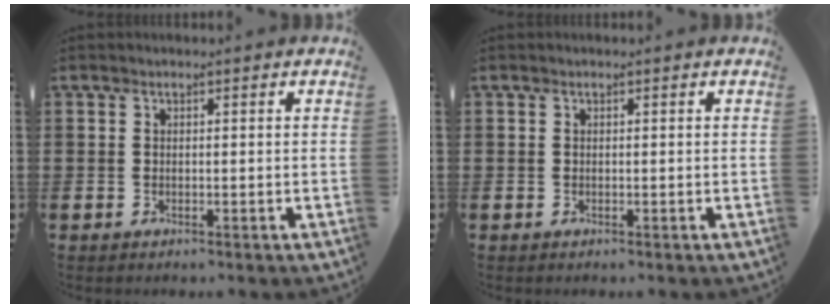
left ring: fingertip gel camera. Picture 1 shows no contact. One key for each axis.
{"total": 0.0}